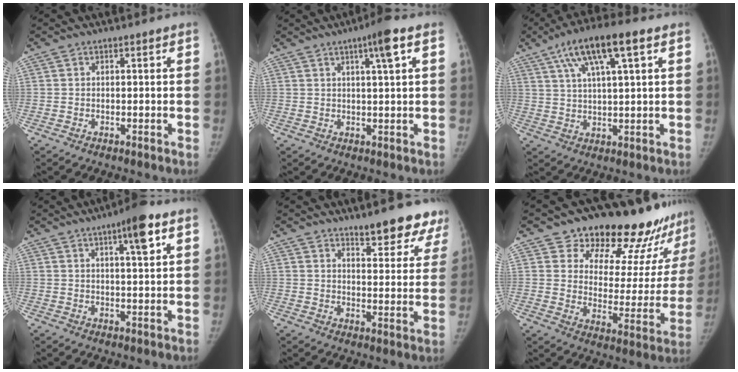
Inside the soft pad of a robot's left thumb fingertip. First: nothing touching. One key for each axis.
{"total": 5.5, "fx": 2.5, "fy": 0.2, "fz": 4.9, "tx": -0.077, "ty": -0.003, "tz": 0.038}
{"total": 12.6, "fx": 5.9, "fy": 3.0, "fz": 10.6, "tx": -0.188, "ty": 0.006, "tz": 0.100}
{"total": 7.2, "fx": 3.6, "fy": 1.4, "fz": 6.1, "tx": -0.084, "ty": -0.010, "tz": 0.051}
{"total": 11.9, "fx": 9.6, "fy": 3.8, "fz": 6.0, "tx": -0.025, "ty": -0.059, "tz": 0.114}
{"total": 22.7, "fx": 18.8, "fy": 9.3, "fz": 8.7, "tx": -0.063, "ty": -0.124, "tz": 0.241}